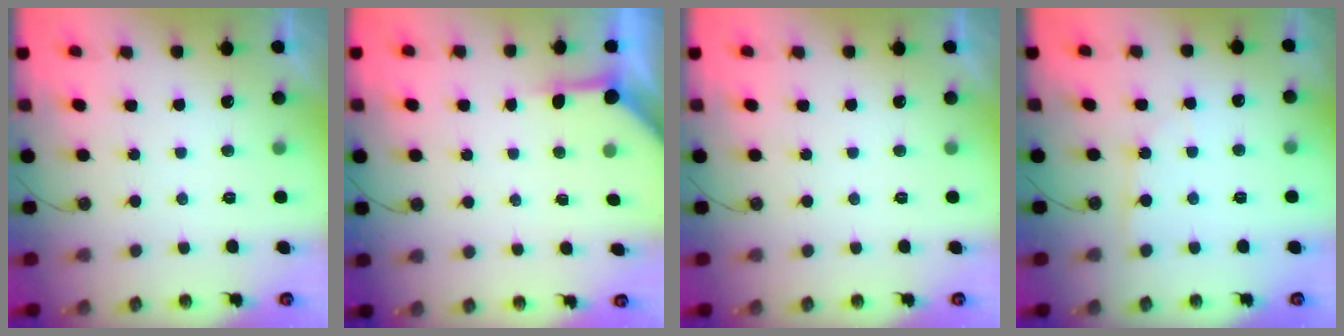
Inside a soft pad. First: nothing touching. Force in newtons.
{"total": 3.9, "press": 3.9, "slide": 0.5}
{"total": 0.0}
{"total": 2.8, "press": 2.8, "slide": 0.3}